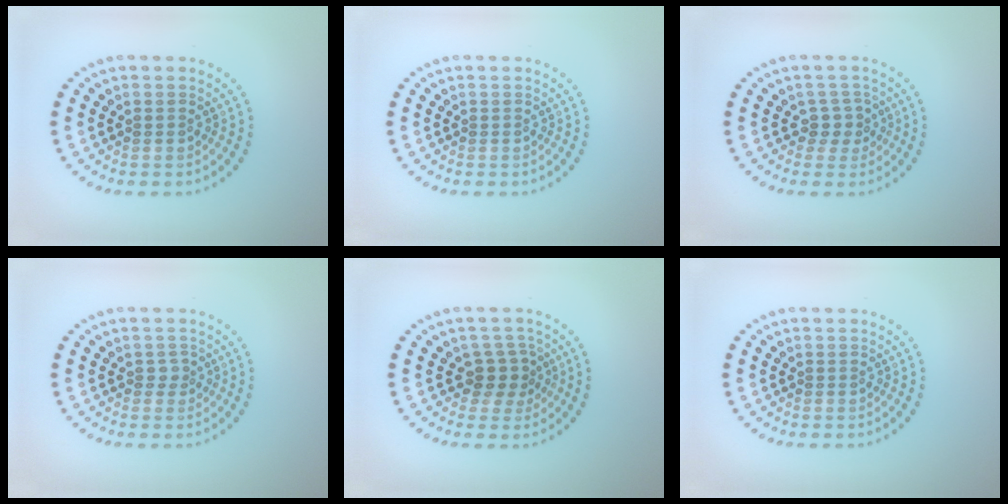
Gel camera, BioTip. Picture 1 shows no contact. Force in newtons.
{"total": 0.0}
{"total": 1.7, "press": 1.4, "slide": 1.0}
{"total": 0.9, "press": 0.7, "slide": 0.6}
{"total": 2.3, "press": 1.8, "slide": 1.5}
{"total": 0.0}